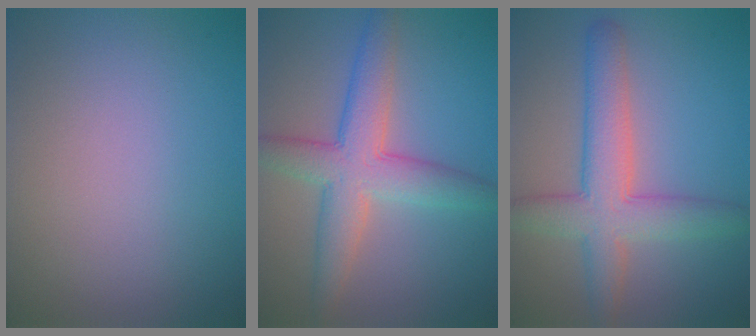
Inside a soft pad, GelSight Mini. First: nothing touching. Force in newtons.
{"total": 5.9, "press": 5.9, "slide": 0.2}
{"total": 5.9, "press": 5.9, "slide": 0.4}